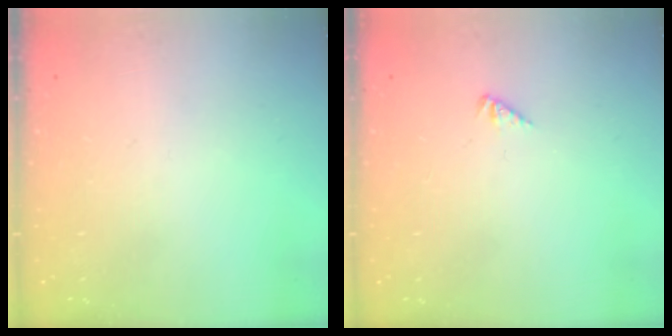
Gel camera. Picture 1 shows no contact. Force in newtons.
{"total": 0.7, "press": 0.7, "slide": 0.3}